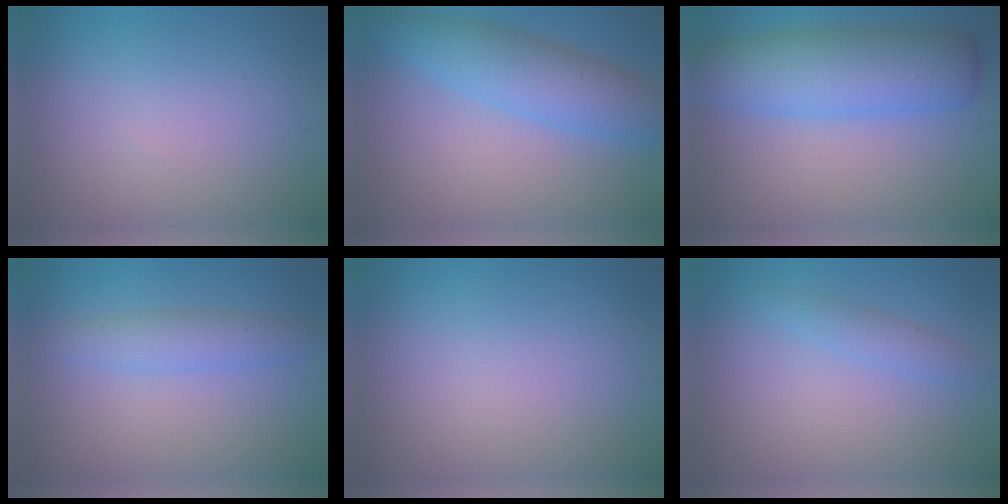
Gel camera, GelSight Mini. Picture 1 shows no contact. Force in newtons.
{"total": 5.3, "press": 5.3, "slide": 0.1}
{"total": 7.6, "press": 7.6, "slide": 0.1}
{"total": 2.5, "press": 2.5, "slide": 0.2}
{"total": 0.0}
{"total": 1.5, "press": 1.5, "slide": 0.1}